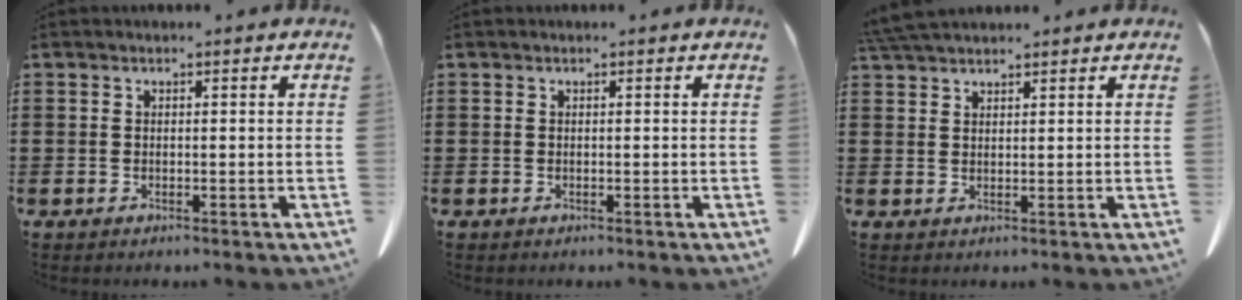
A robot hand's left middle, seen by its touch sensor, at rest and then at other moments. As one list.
[{"total": 0.0}, {"total": 3.7, "force": [3.3, 0.5, 1.4], "torque": [-0.037, -0.002, 0.065]}]